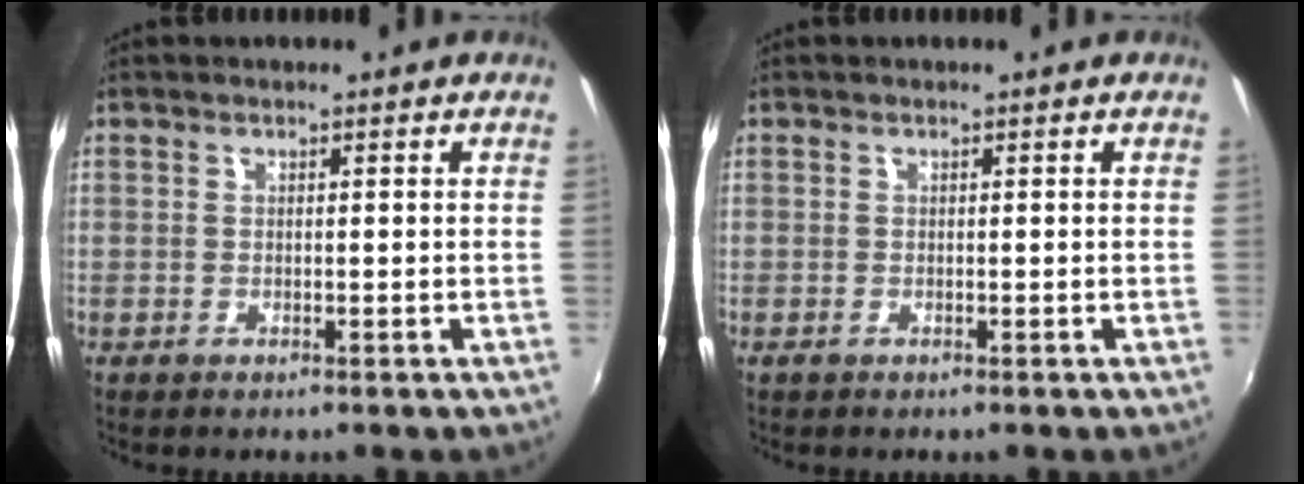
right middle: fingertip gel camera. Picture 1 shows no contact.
{"total": 0.0}